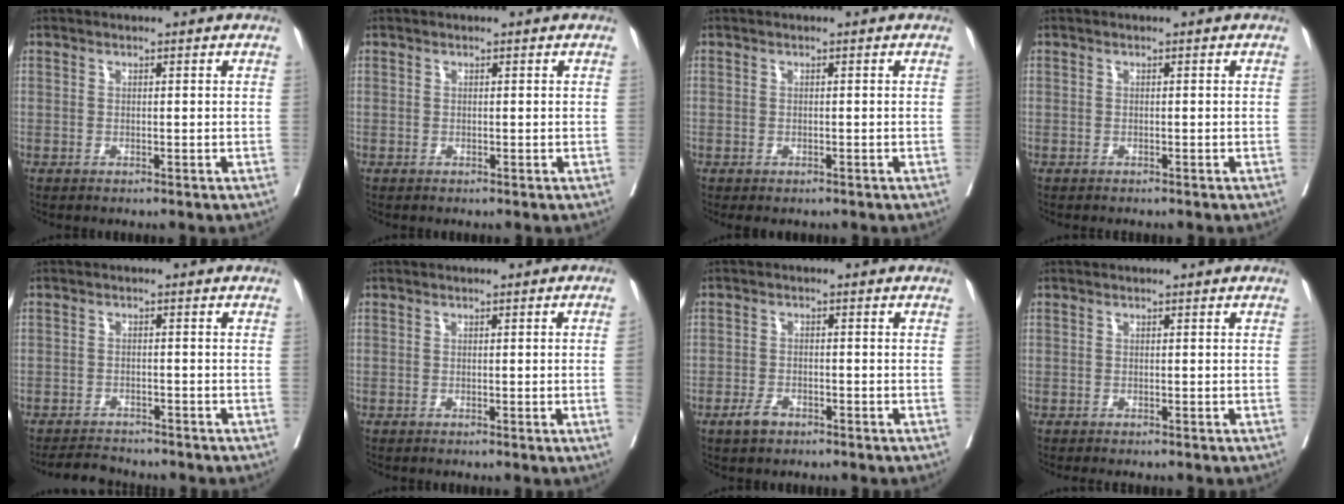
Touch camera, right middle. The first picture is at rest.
{"total": 0.0}
{"total": 0.8, "force": [-0.6, 0.4, 0.3], "torque": [-0.005, 0.000, -0.009]}
{"total": 0.6, "force": [-0.5, 0.1, 0.1], "torque": [-0.002, -0.001, -0.012]}
{"total": 4.5, "force": [-4.4, 0.8, 0.6], "torque": [-0.008, -0.014, -0.074]}
{"total": 2.6, "force": [-0.2, -0.4, 2.6], "torque": [-0.045, 0.003, 0.004]}
{"total": 2.5, "force": [-1.7, 1.2, 1.3], "torque": [-0.027, 0.001, -0.028]}
{"total": 1.2, "force": [-1.0, 0.2, 0.5], "torque": [-0.004, -0.002, -0.018]}